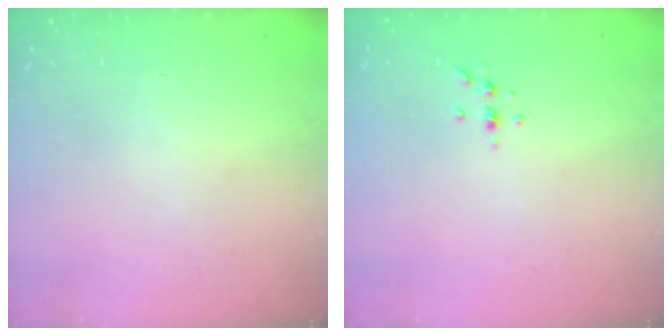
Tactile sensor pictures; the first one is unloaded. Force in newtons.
{"total": 3.7, "press": 3.3, "slide": 1.6}